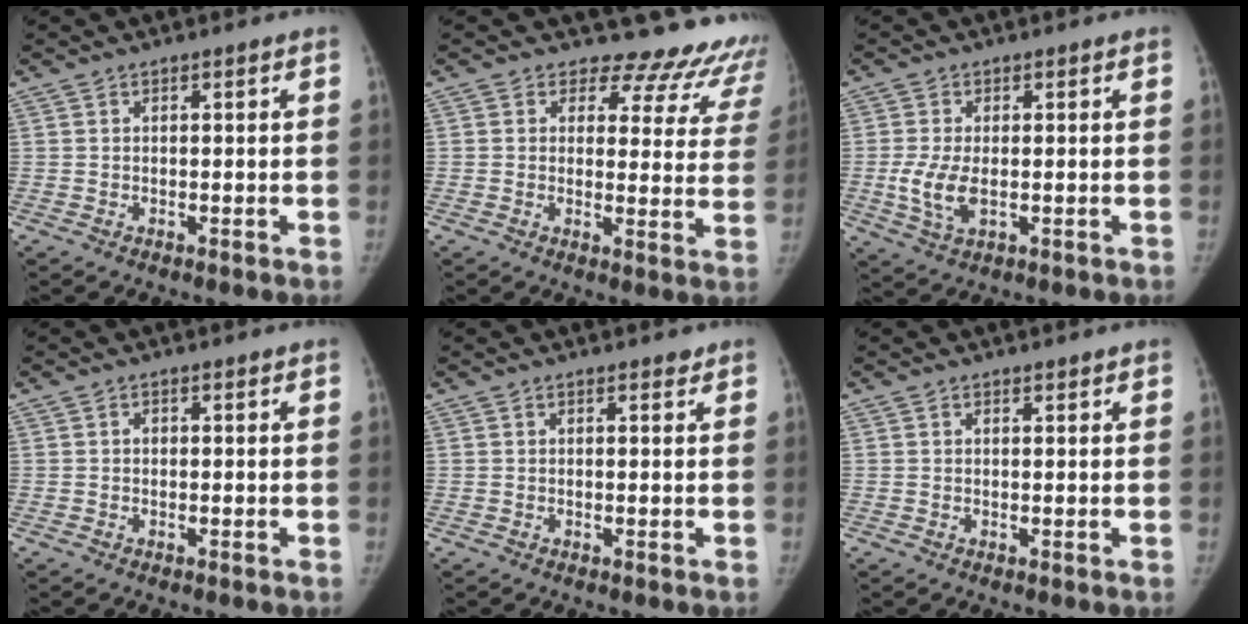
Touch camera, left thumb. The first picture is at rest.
{"total": 15.6, "force": [13.9, 6.6, 2.5], "torque": [0.024, -0.106, 0.134]}
{"total": 6.0, "force": [-0.5, 3.2, 5.0], "torque": [-0.112, -0.014, -0.006]}
{"total": 0.6, "force": [0.1, 0.5, 0.3], "torque": [-0.001, 0.001, 0.001]}
{"total": 1.3, "force": [1.0, 0.6, 0.5], "torque": [-0.004, -0.005, 0.012]}
{"total": 0.8, "force": [0.7, 0.3, 0.3], "torque": [-0.004, -0.005, 0.010]}